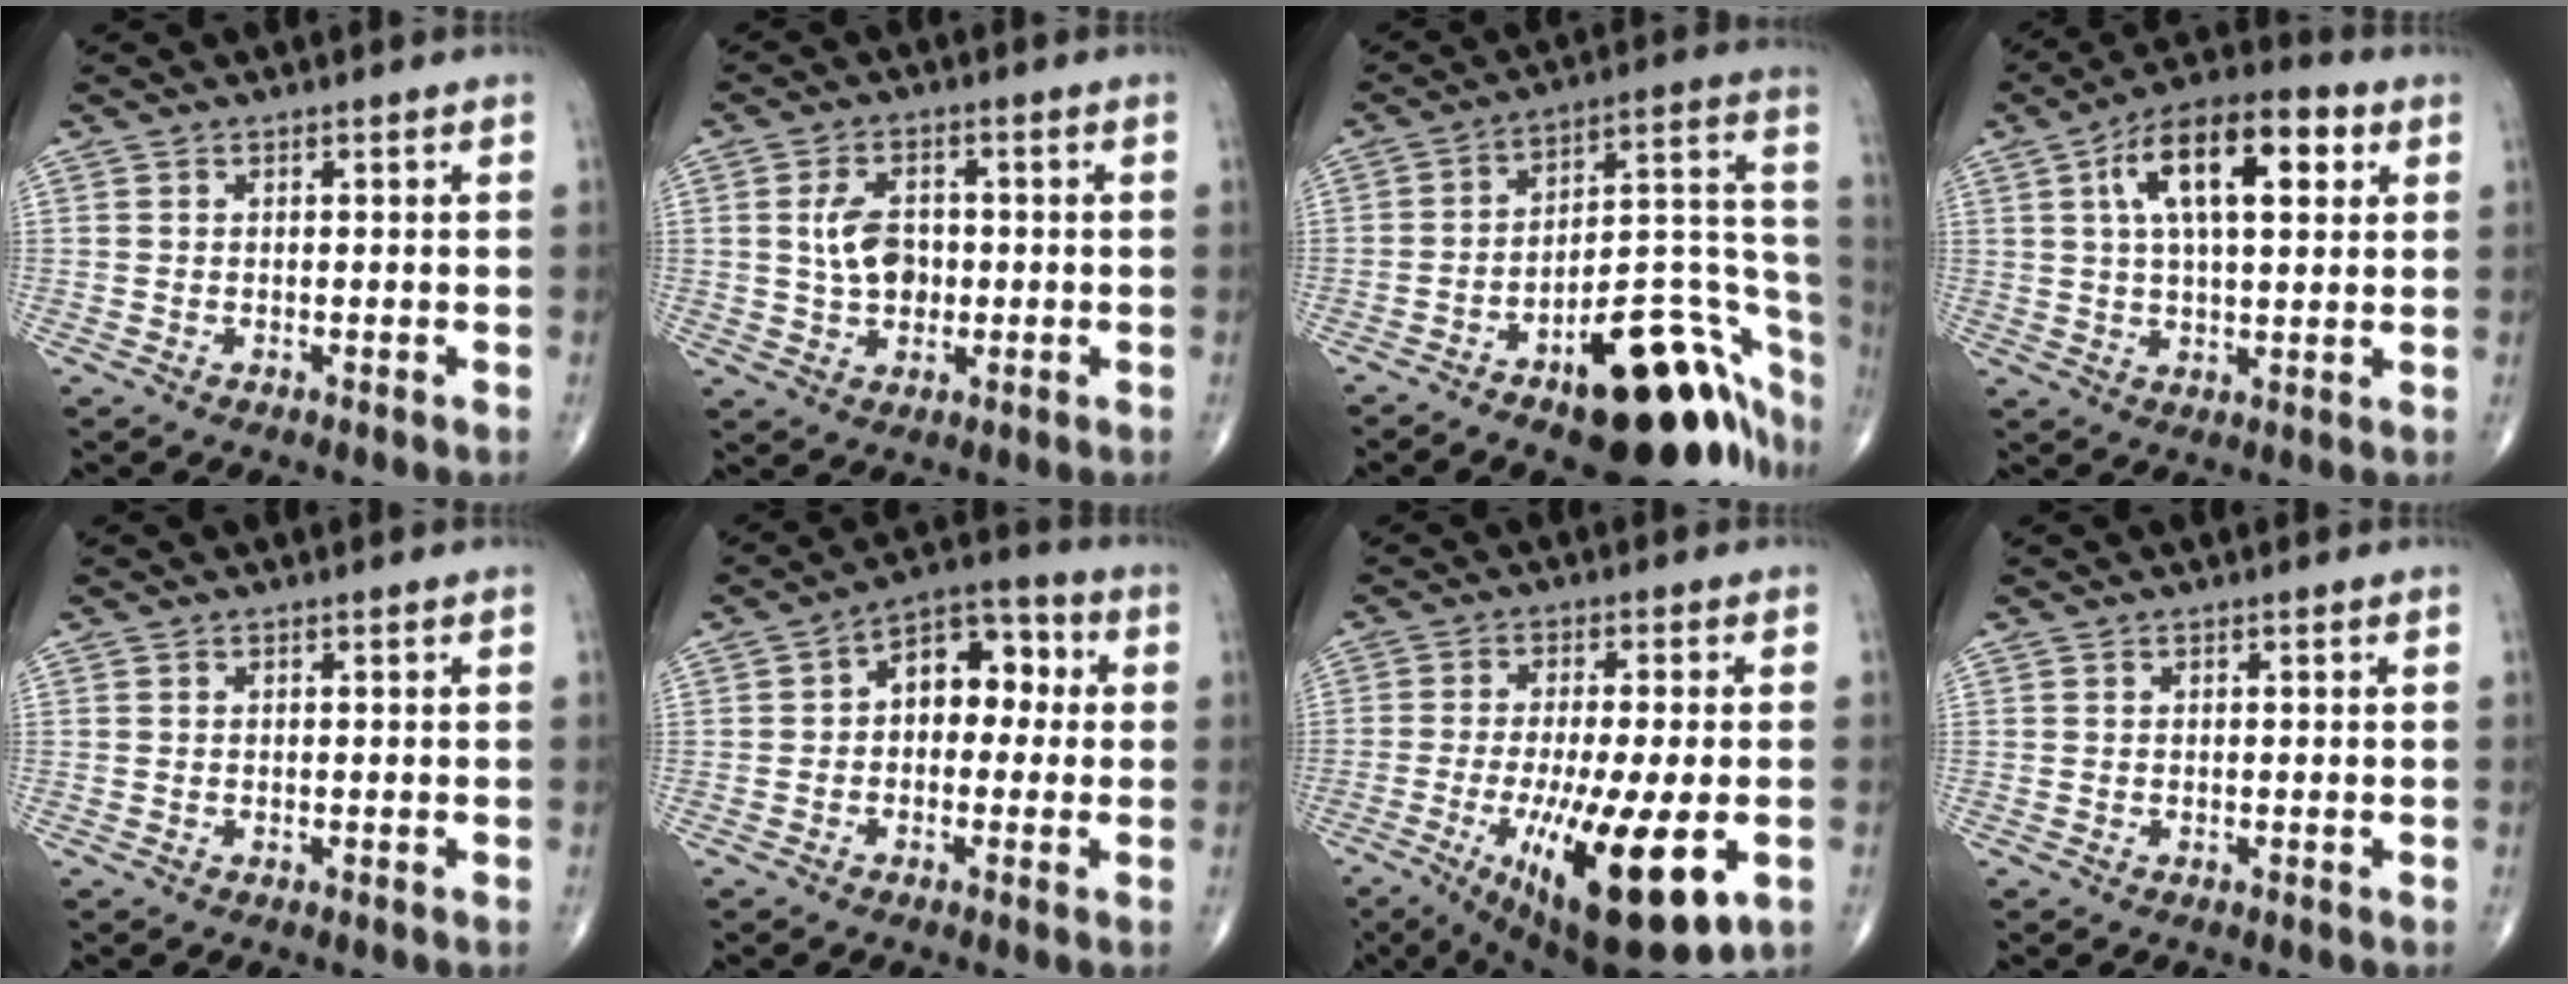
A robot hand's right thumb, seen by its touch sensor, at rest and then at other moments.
{"total": 6.7, "force": [0.2, 4.6, 4.9], "torque": [-0.074, 0.002, 0.006]}
{"total": 27.4, "force": [-14.1, 10.9, 20.8], "torque": [-0.173, 0.105, -0.193]}
{"total": 16.2, "force": [5.2, 7.1, 13.6], "torque": [-0.207, 0.013, 0.077]}
{"total": 0.0}
{"total": 9.8, "force": [0.7, 6.5, 7.3], "torque": [-0.069, 0.036, -0.003]}
{"total": 19.8, "force": [-5.9, 5.3, 18.2], "torque": [-0.290, -0.022, -0.076]}
{"total": 0.0}